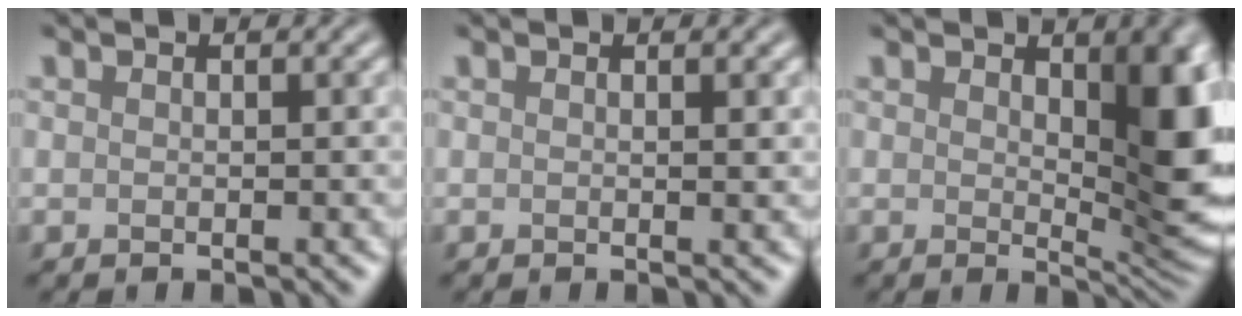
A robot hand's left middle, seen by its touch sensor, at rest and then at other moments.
{"total": 0.7, "force": [0.3, 0.2, 0.7], "torque": [-0.005, 0.001, 0.003]}
{"total": 7.5, "force": [1.7, 3.2, 6.6], "torque": [-0.083, -0.007, 0.033]}